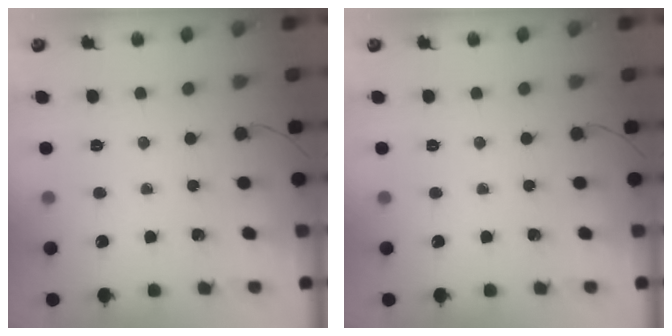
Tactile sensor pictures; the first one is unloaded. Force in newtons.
{"total": 0.0}